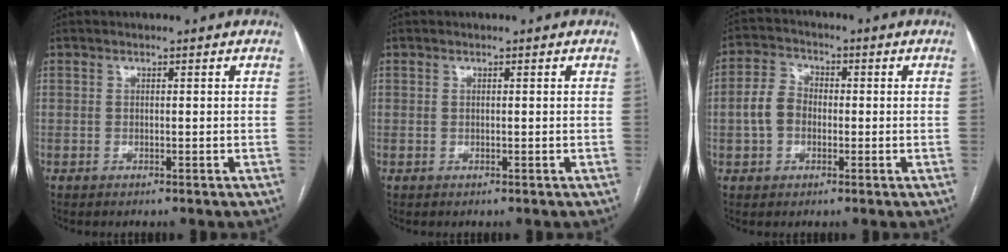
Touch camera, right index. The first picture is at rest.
{"total": 0.0}
{"total": 5.7, "force": [-0.7, 4.4, 3.5], "torque": [-0.086, 0.024, -0.016]}